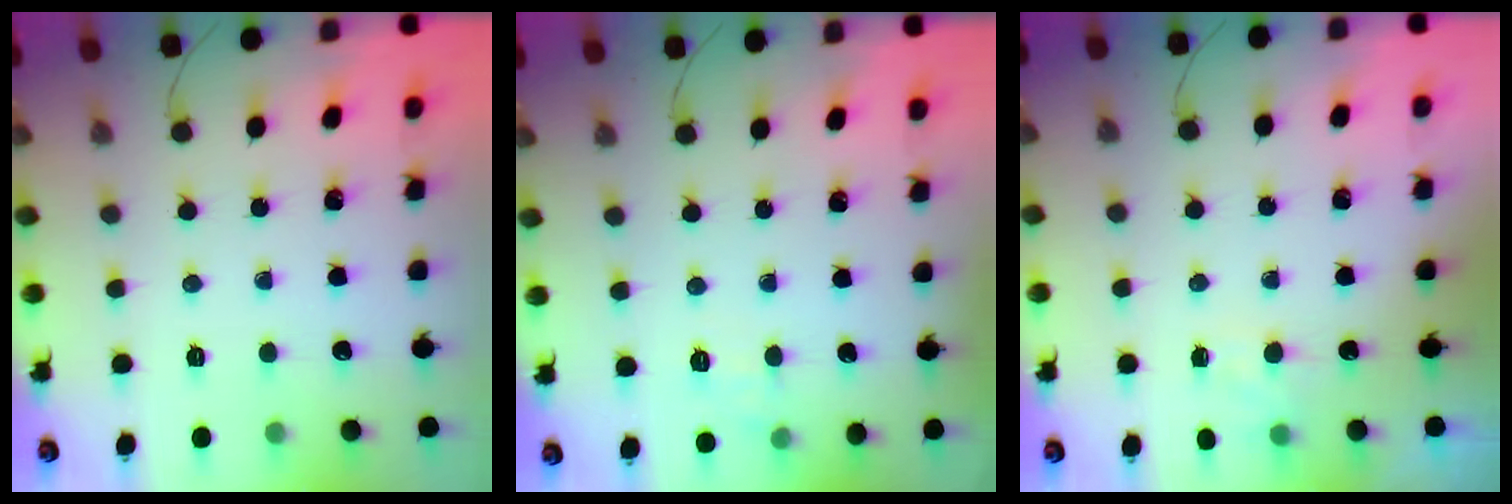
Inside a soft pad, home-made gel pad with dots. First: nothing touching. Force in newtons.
{"total": 6.2, "press": 6.0, "slide": 1.5}
{"total": 3.2, "press": 3.0, "slide": 1.2}